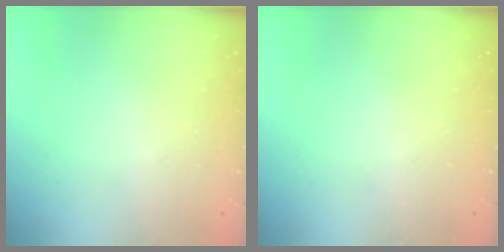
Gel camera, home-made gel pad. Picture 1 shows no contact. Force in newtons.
{"total": 0.0}